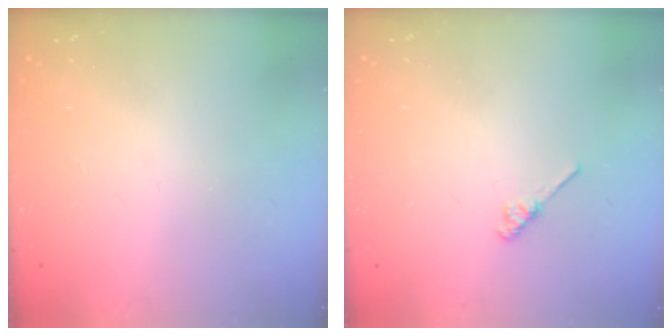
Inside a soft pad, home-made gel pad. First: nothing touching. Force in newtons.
{"total": 2.7, "press": 2.7, "slide": 0.4}